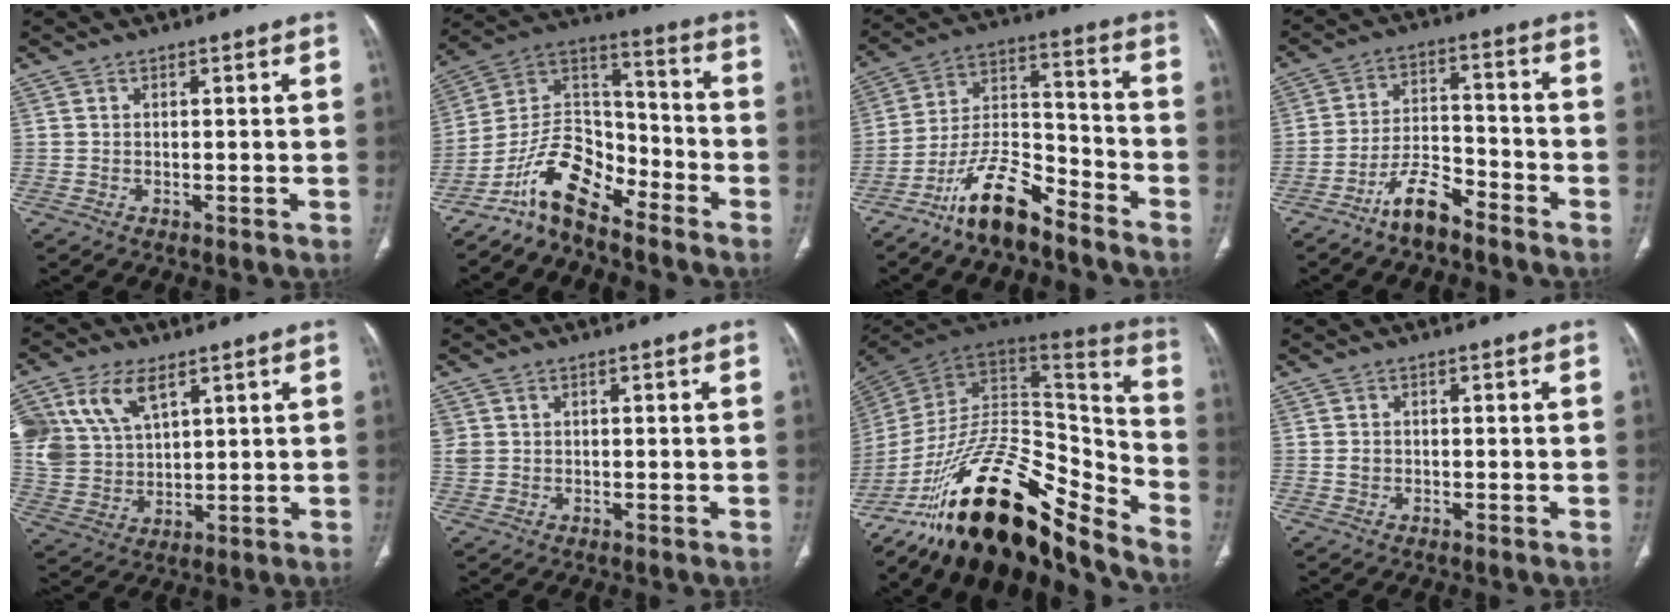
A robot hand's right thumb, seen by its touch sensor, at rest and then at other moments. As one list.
[{"total": 12.4, "force": [-9.4, 5.4, 6.1], "torque": [-0.096, 0.097, -0.183]}, {"total": 13.0, "force": [-9.8, 4.3, 7.4], "torque": [-0.131, 0.081, -0.185]}, {"total": 8.1, "force": [-6.3, 2.6, 4.3], "torque": [-0.081, 0.052, -0.118]}, {"total": 14.1, "force": [6.9, 8.6, 8.8], "torque": [-0.174, -0.014, 0.146]}, {"total": 3.2, "force": [0.7, 2.9, 1.2], "torque": [-0.024, 0.002, 0.021]}, {"total": 30.7, "force": [-20.3, 11.3, 20.0], "torque": [-0.300, 0.090, -0.333]}, {"total": 1.0, "force": [-0.1, 0.9, 0.5], "torque": [-0.010, 0.002, 0.001]}]